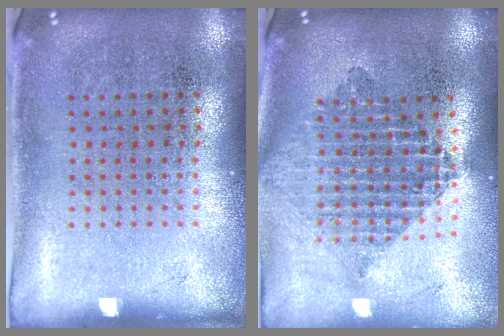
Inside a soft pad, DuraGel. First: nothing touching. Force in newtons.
{"total": 2.1, "press": 1.7, "slide": 1.2}